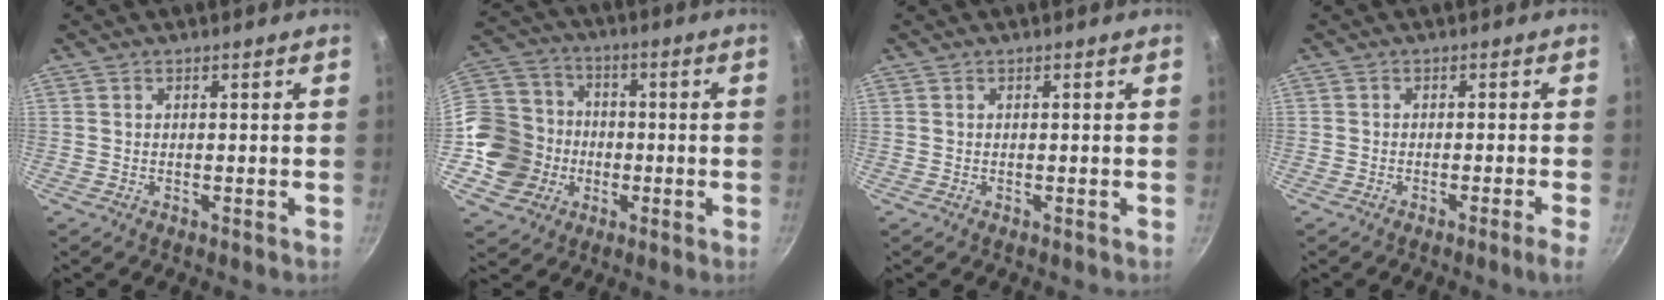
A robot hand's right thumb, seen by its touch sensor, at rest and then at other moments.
{"total": 16.5, "force": [-3.6, 14.8, 6.3], "torque": [-0.108, 0.039, -0.064]}
{"total": 0.0}
{"total": 2.7, "force": [-1.4, -0.4, 2.2], "torque": [-0.046, 0.009, -0.024]}